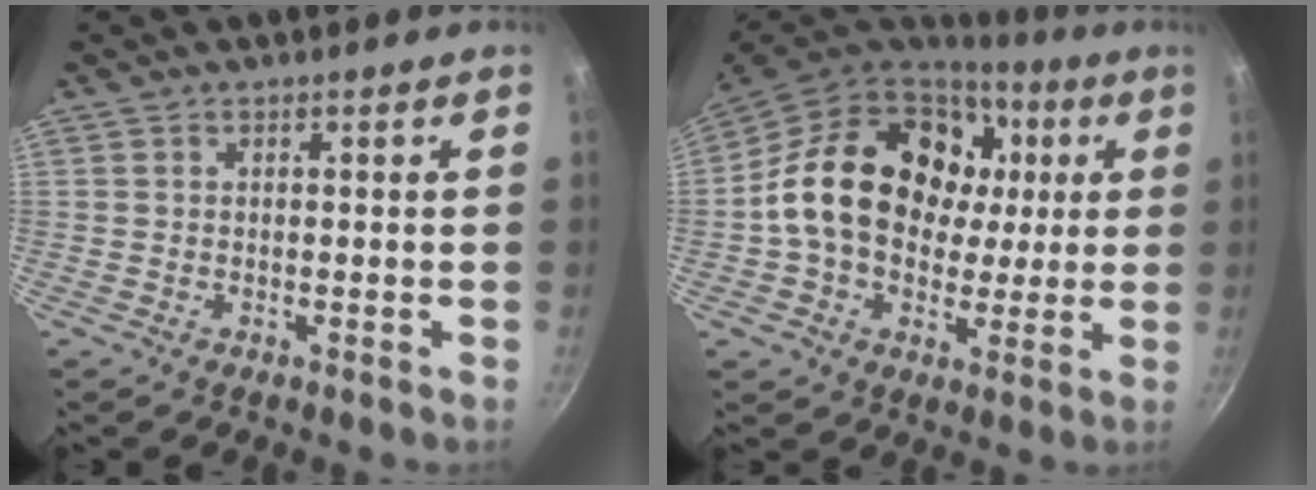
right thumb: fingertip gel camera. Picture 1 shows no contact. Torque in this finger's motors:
{"motor_torque": [-0.84, 2.53, 1.74, -0.44, 0.20]}